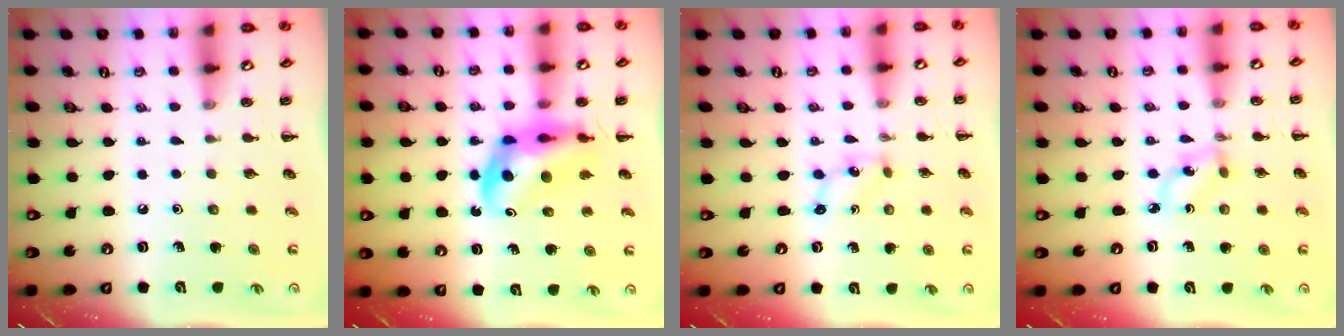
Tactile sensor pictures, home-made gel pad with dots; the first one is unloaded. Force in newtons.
{"total": 11.2, "press": 10.6, "slide": 3.4}
{"total": 1.3, "press": 1.2, "slide": 0.5}
{"total": 2.3, "press": 2.2, "slide": 0.5}